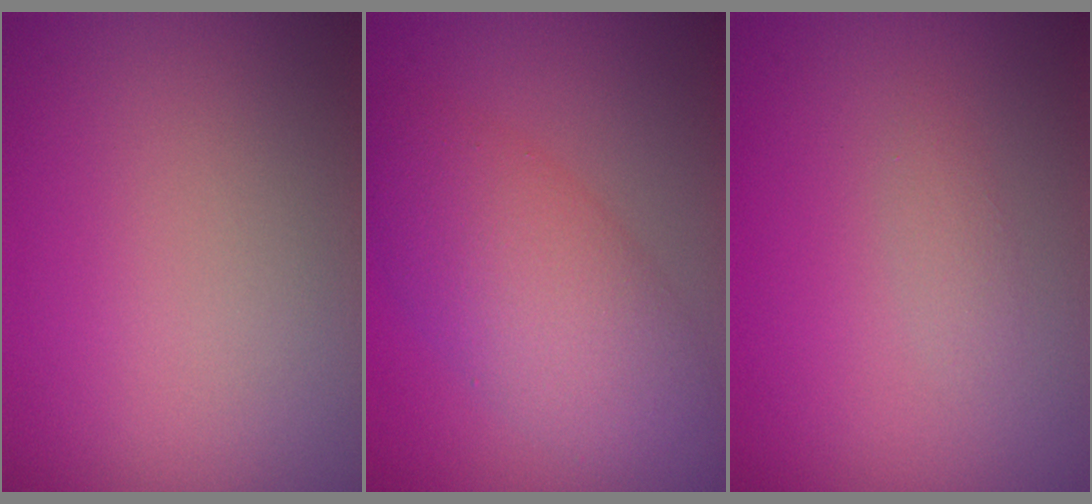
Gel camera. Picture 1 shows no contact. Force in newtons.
{"total": 6.2, "press": 6.2, "slide": 0.2}
{"total": 0.9, "press": 0.9, "slide": 0.0}